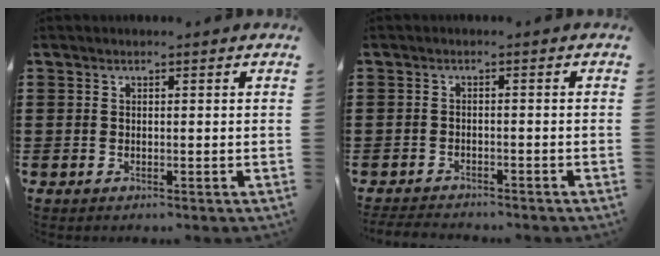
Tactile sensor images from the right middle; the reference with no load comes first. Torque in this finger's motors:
{"motor_torque": [1.50, -0.32, -0.03, 0.00]}